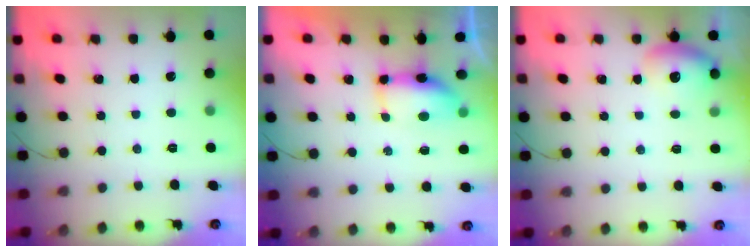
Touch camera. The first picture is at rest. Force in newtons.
{"total": 6.8, "press": 6.8, "slide": 0.8}
{"total": 11.2, "press": 10.3, "slide": 4.4}